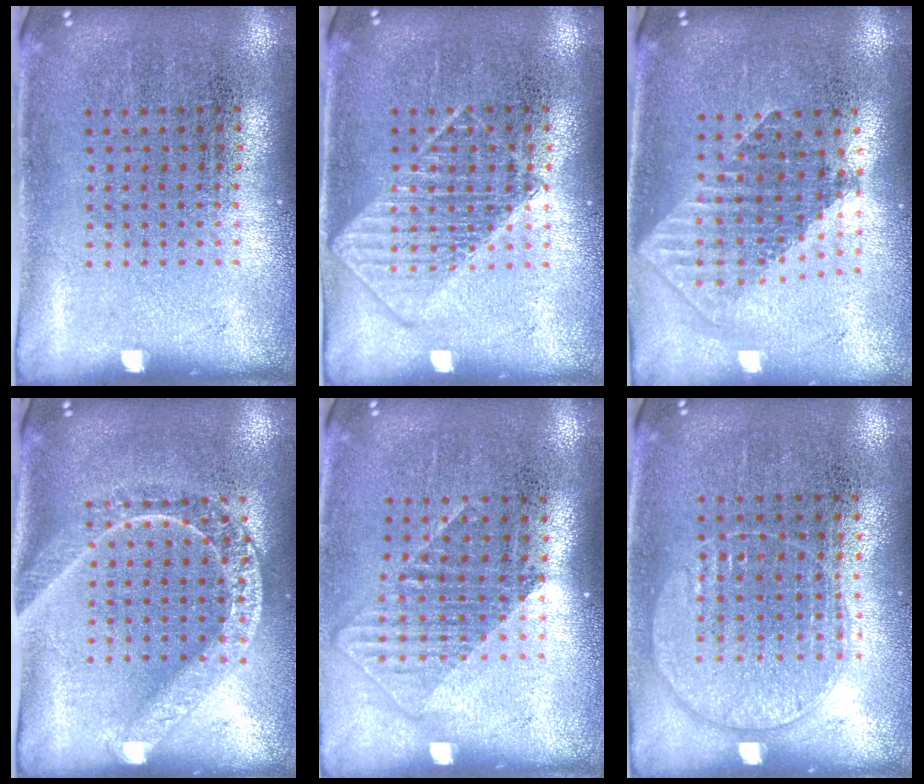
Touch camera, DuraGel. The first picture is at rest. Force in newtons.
{"total": 2.2, "press": 2.1, "slide": 0.4}
{"total": 1.8, "press": 1.4, "slide": 1.1}
{"total": 1.8, "press": 1.7, "slide": 0.6}
{"total": 1.3, "press": 0.9, "slide": 0.9}
{"total": 1.0, "press": 0.9, "slide": 0.4}